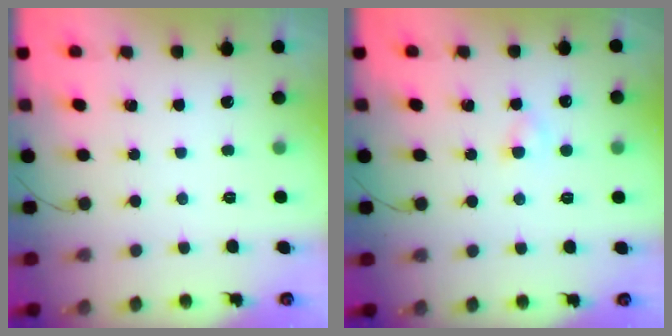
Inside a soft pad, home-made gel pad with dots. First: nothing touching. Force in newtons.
{"total": 1.3, "press": 1.1, "slide": 0.7}